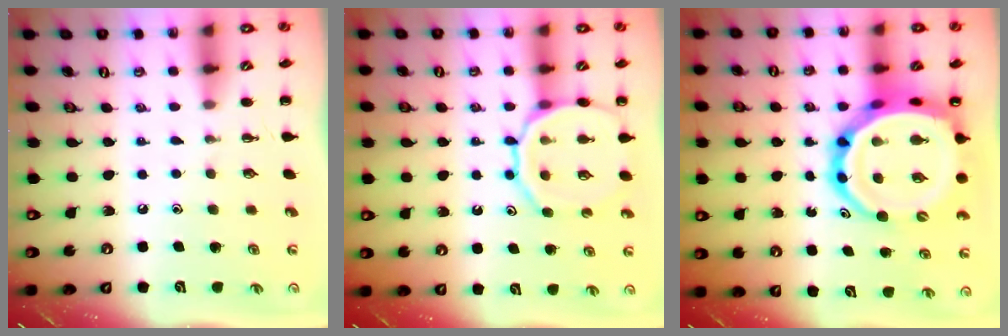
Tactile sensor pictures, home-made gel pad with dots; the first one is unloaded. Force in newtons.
{"total": 14.0, "press": 13.8, "slide": 1.8}
{"total": 19.8, "press": 19.1, "slide": 5.2}